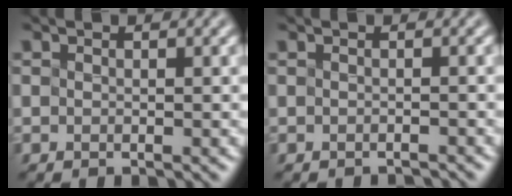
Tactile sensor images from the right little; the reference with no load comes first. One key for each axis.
{"total": 1.2, "fx": -1.1, "fy": 0.0, "fz": 0.3, "tx": 0.003, "ty": -0.011, "tz": -0.019}